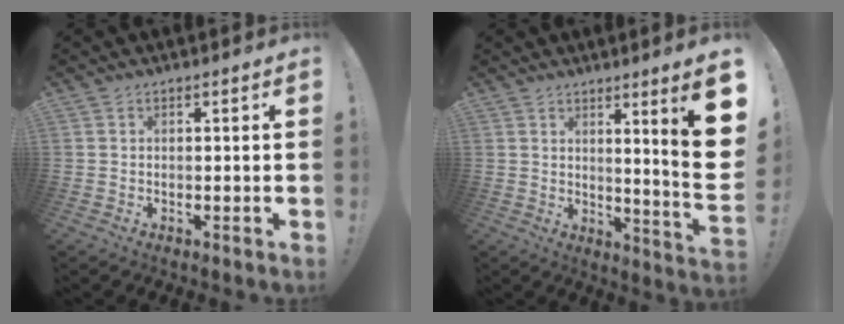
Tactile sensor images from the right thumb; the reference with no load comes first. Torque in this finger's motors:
{"motor_torque": [0.17, 0.68, 1.26, 0.50, 0.09]}